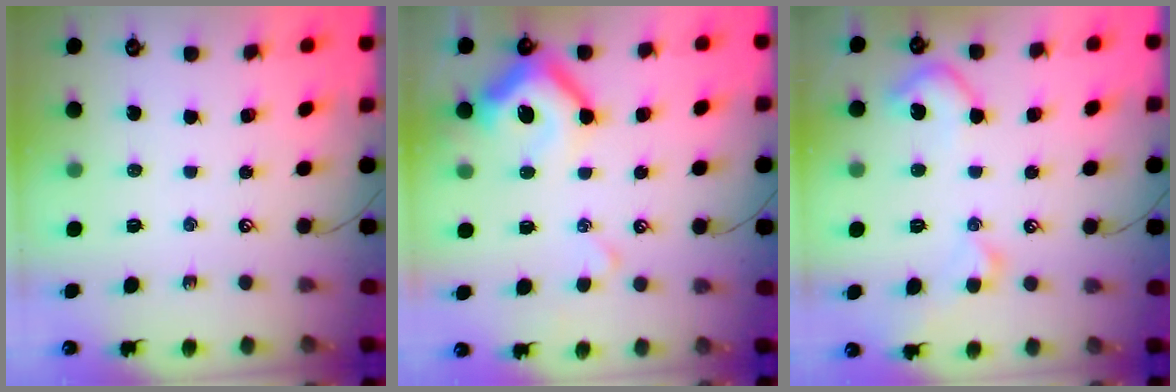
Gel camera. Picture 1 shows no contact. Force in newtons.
{"total": 9.3, "press": 9.2, "slide": 1.5}
{"total": 4.7, "press": 4.7, "slide": 0.8}